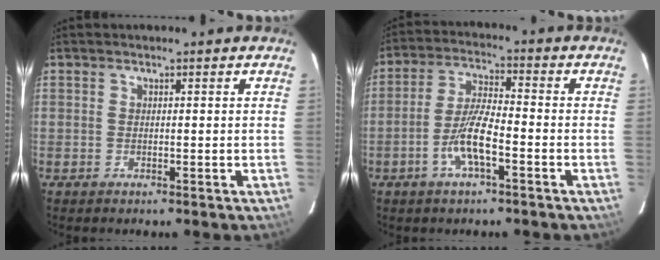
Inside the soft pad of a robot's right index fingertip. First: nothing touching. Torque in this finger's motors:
{"motor_torque": [1.09, -0.68, 0.68, 0.14]}